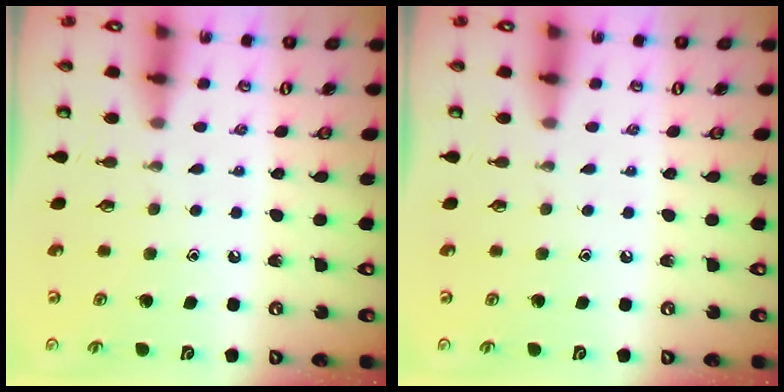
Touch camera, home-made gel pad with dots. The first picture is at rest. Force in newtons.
{"total": 0.0}